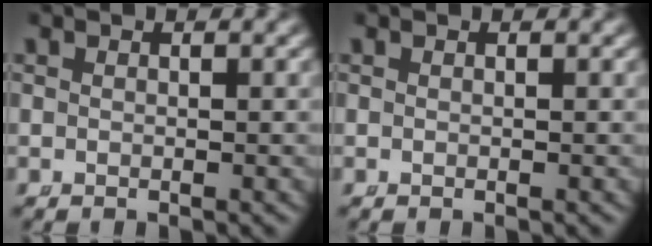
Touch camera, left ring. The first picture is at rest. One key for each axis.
{"total": 0.0}